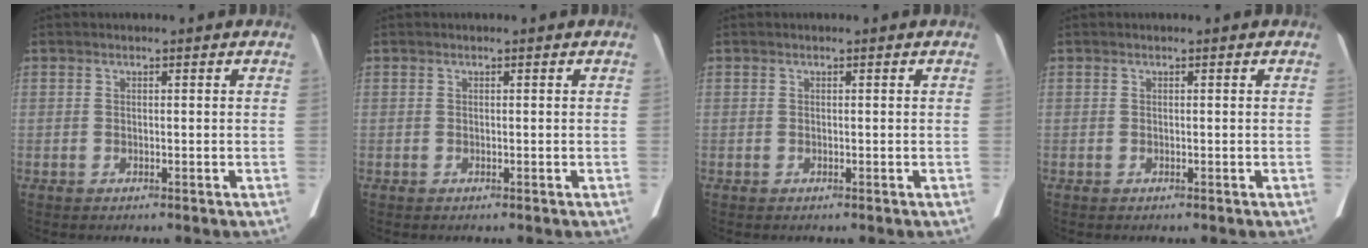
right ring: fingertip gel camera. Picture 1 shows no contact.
{"total": 0.0}
{"total": 0.0}
{"total": 0.0}